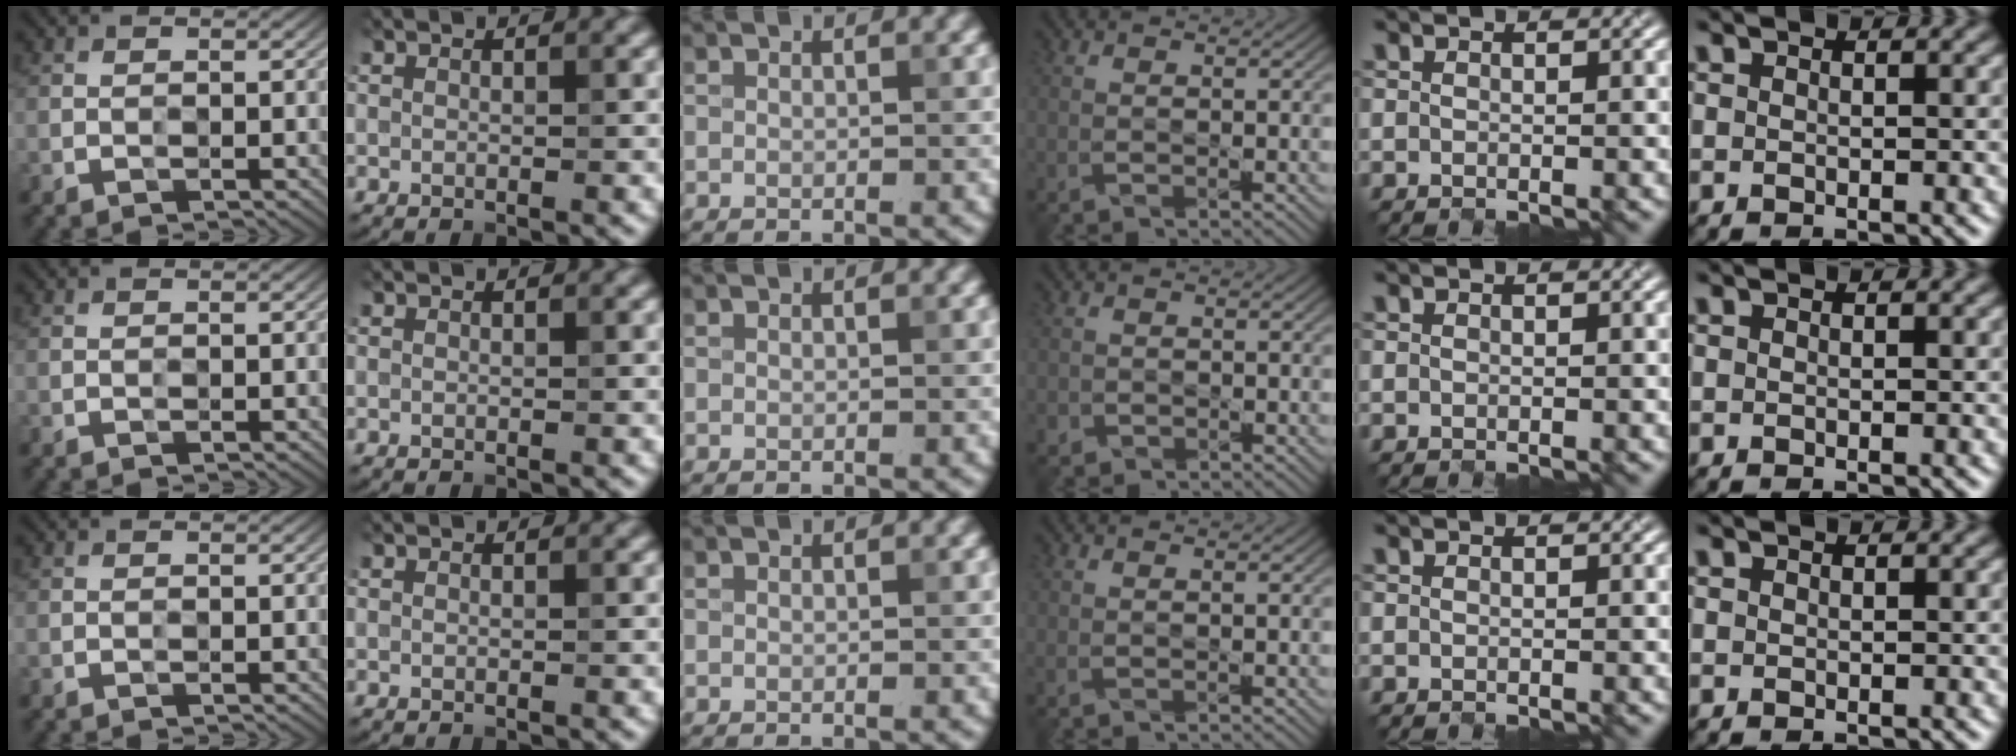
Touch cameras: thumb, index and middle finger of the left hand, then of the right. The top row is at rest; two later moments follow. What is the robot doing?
{"motion": "close", "object": "hinged tin"}